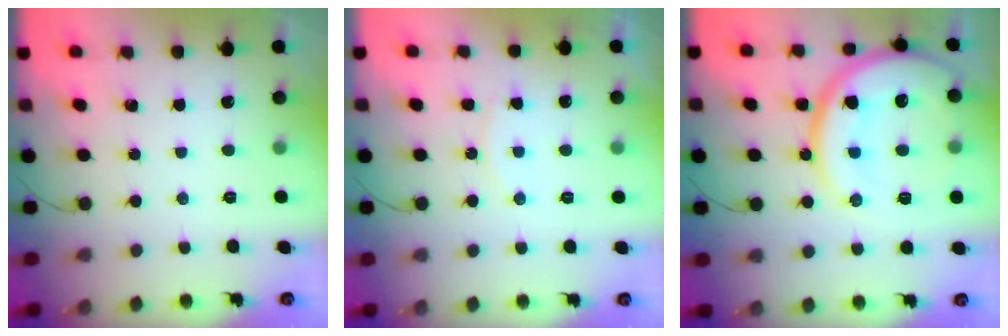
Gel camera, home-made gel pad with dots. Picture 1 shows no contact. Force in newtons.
{"total": 5.8, "press": 5.8, "slide": 0.4}
{"total": 20.5, "press": 20.4, "slide": 2.1}